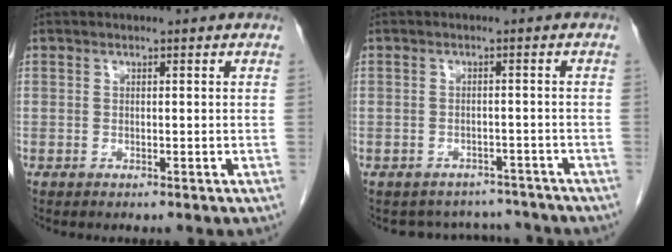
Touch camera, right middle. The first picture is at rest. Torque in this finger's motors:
{"motor_torque": [0.02, -0.02, -0.03, 0.00]}